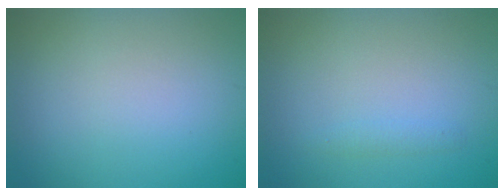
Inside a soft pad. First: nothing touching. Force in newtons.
{"total": 0.8, "press": 0.8, "slide": 0.1}